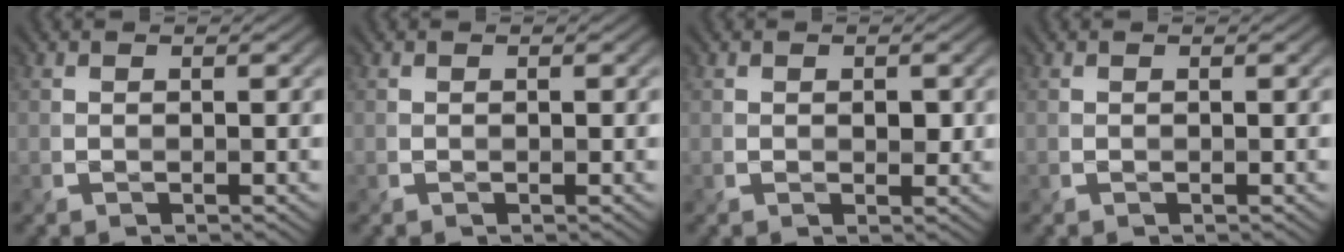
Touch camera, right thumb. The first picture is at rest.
{"total": 0.0}
{"total": 1.2, "force": [0.2, 0.9, 0.7], "torque": [-0.014, -0.006, 0.010]}
{"total": 0.0}